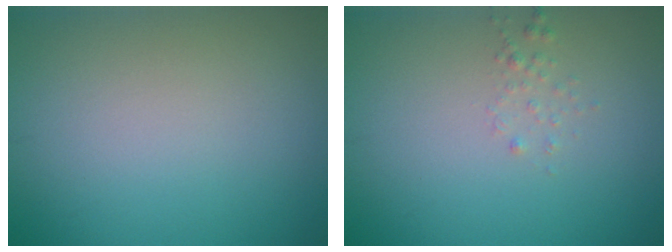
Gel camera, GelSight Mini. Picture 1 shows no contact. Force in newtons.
{"total": 0.7, "press": 0.7, "slide": 0.1}